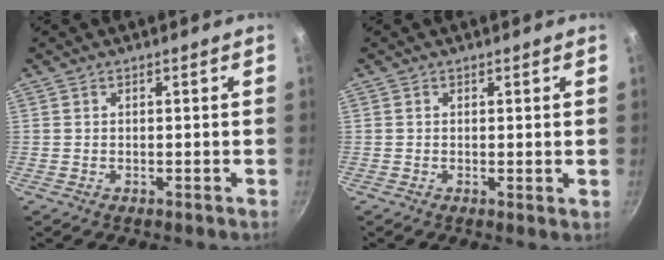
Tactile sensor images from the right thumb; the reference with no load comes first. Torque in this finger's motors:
{"motor_torque": [-0.24, 0.01, -0.08, -0.14, -0.05]}